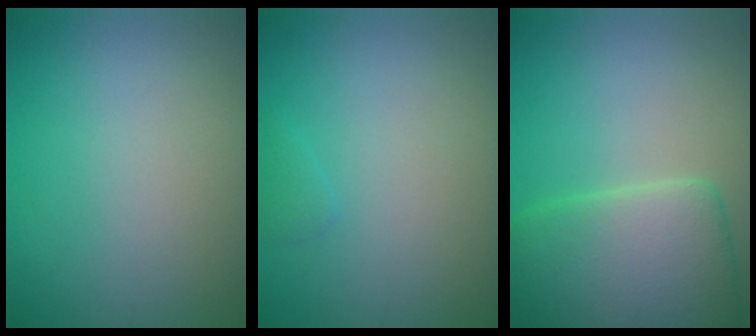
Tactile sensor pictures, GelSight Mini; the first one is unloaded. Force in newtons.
{"total": 0.7, "press": 0.7, "slide": 0.1}
{"total": 7.7, "press": 7.7, "slide": 0.9}